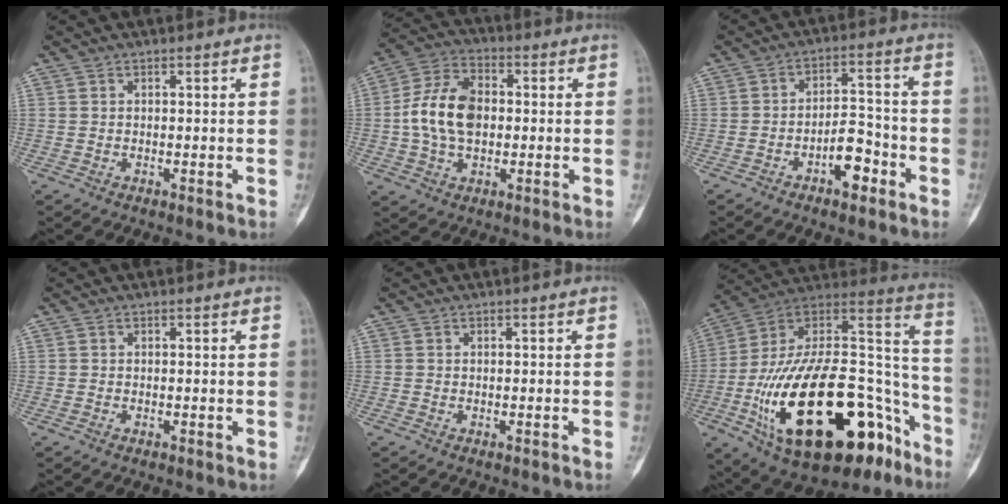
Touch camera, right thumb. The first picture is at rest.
{"total": 12.6, "force": [0.0, 8.3, 9.4], "torque": [-0.168, 0.022, -0.005]}
{"total": 7.4, "force": [-3.8, 3.6, 5.3], "torque": [-0.067, 0.040, -0.063]}
{"total": 0.0}
{"total": 0.0}
{"total": 40.1, "force": [-16.8, 18.7, 31.3], "torque": [-0.491, 0.063, -0.259]}